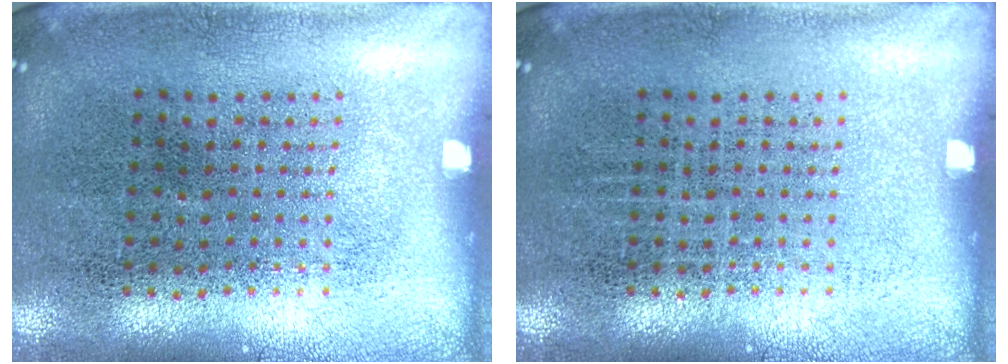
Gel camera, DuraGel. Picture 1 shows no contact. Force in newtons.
{"total": 0.0}